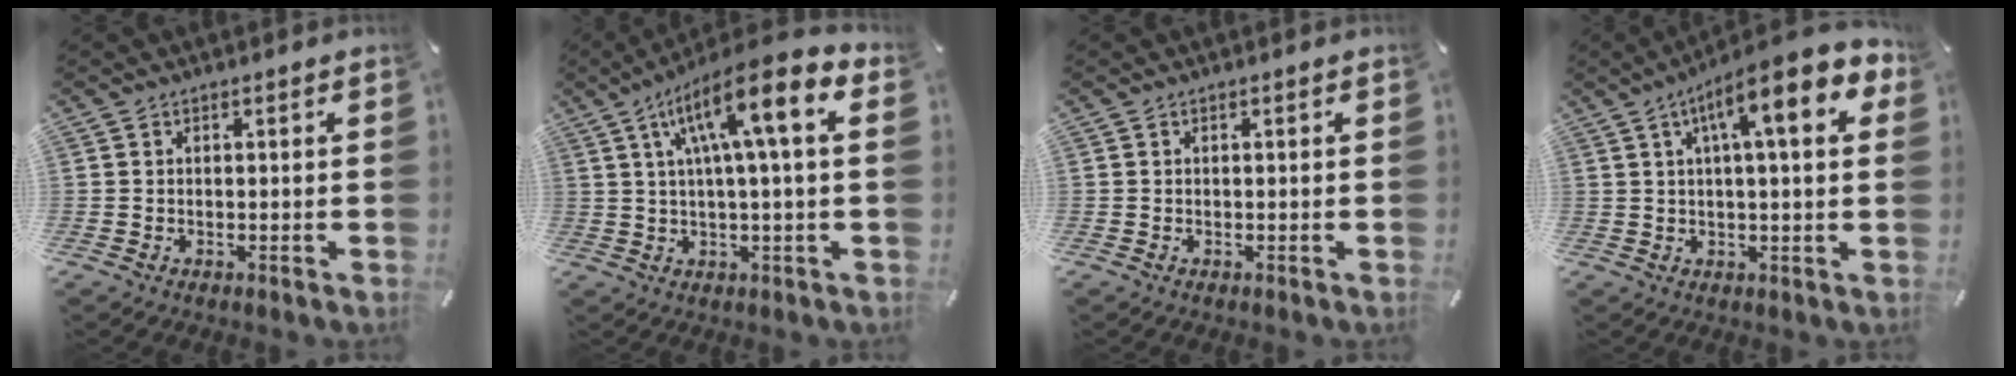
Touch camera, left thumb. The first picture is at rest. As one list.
[{"total": 15.2, "force": [5.4, 2.8, 13.9], "torque": [-0.238, -0.020, 0.084]}, {"total": 0.0}, {"total": 14.4, "force": [6.0, 3.1, 12.8], "torque": [-0.203, -0.019, 0.091]}]